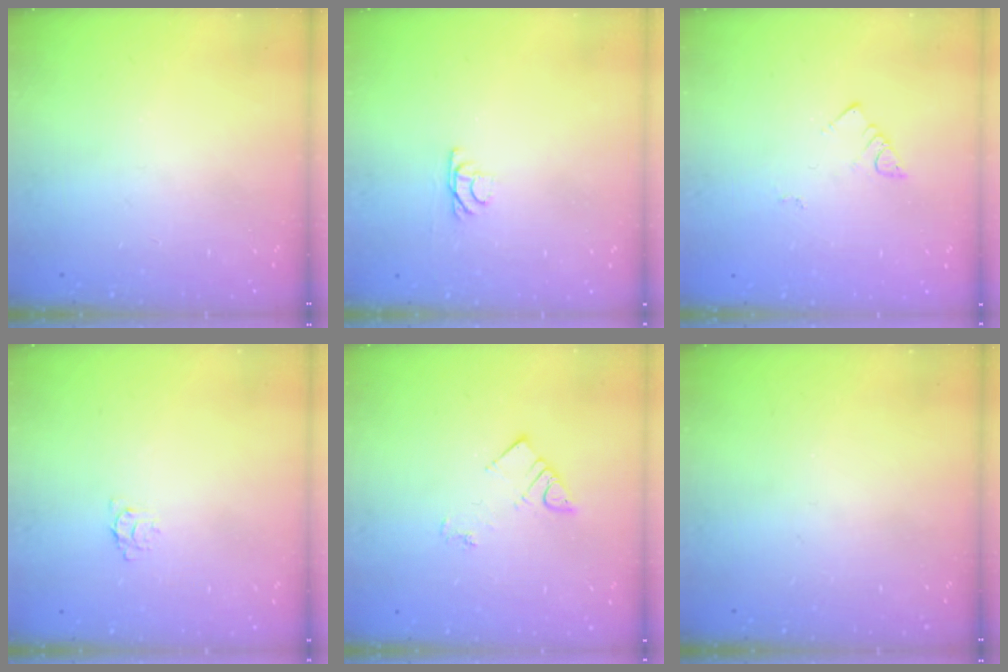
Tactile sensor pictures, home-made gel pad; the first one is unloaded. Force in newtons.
{"total": 3.8, "press": 3.8, "slide": 0.4}
{"total": 2.7, "press": 2.7, "slide": 0.6}
{"total": 3.6, "press": 3.5, "slide": 0.4}
{"total": 3.8, "press": 3.8, "slide": 0.4}
{"total": 0.0}